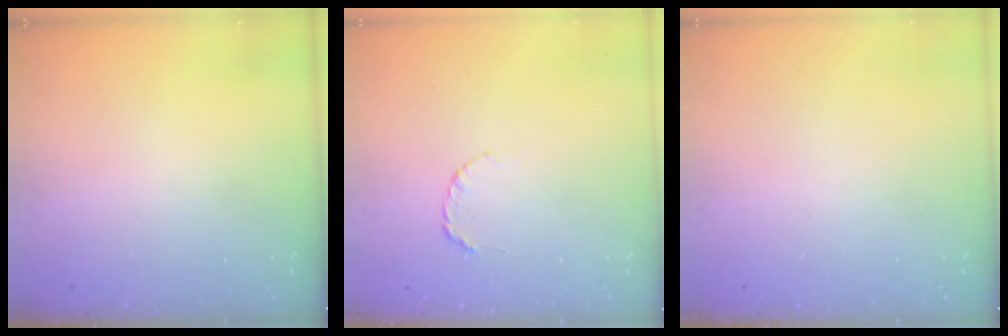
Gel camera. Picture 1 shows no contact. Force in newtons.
{"total": 4.0, "press": 3.9, "slide": 0.5}
{"total": 0.0}